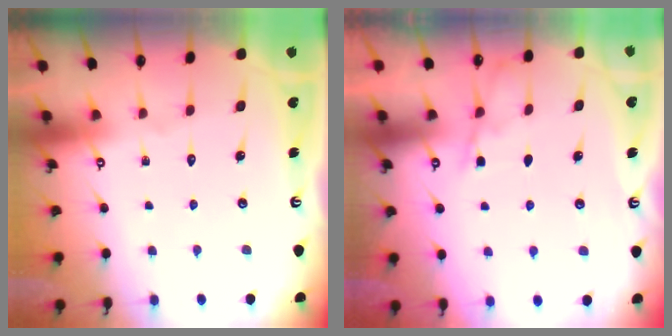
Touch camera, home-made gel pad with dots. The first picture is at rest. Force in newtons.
{"total": 3.7, "press": 3.7, "slide": 0.5}